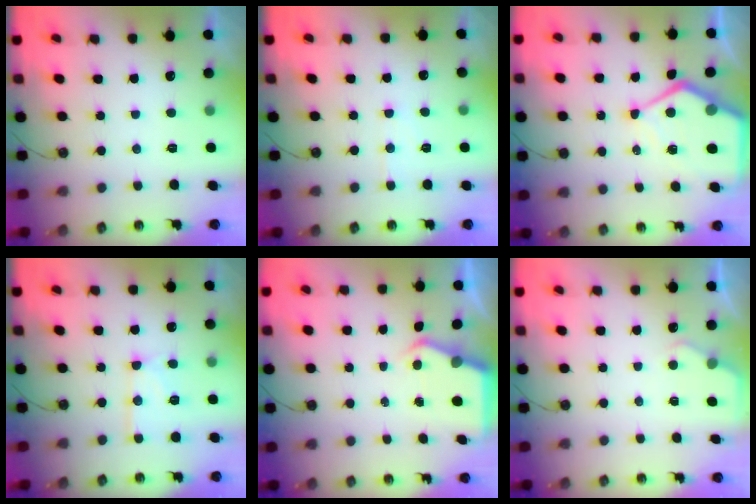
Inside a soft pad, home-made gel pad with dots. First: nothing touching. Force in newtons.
{"total": 4.2, "press": 4.2, "slide": 0.6}
{"total": 13.5, "press": 13.4, "slide": 1.4}
{"total": 12.9, "press": 12.9, "slide": 1.2}
{"total": 3.9, "press": 3.9, "slide": 0.5}
{"total": 3.0, "press": 2.9, "slide": 0.4}